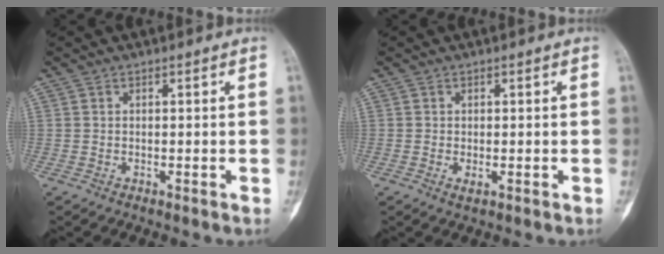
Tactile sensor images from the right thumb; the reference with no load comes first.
{"total": 1.0, "force": [-0.3, 0.5, 0.8], "torque": [-0.018, -0.004, -0.008]}